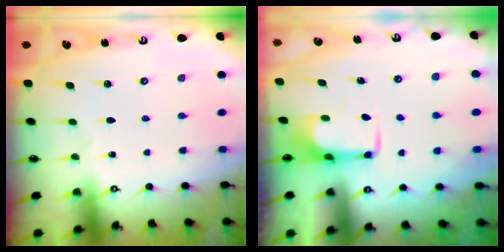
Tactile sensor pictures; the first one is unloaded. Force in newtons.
{"total": 2.1, "press": 2.1, "slide": 0.4}